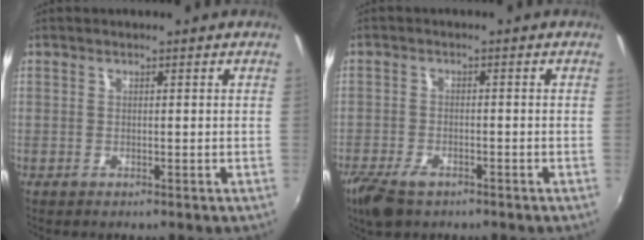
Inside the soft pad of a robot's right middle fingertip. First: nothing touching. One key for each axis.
{"total": 7.1, "fx": -4.9, "fy": 3.1, "fz": 4.0, "tx": -0.109, "ty": -0.023, "tz": -0.093}